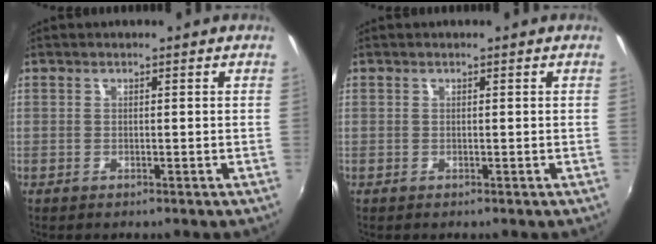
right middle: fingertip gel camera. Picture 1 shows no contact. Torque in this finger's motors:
{"motor_torque": [-0.05, 0.05, -0.01, -0.01]}